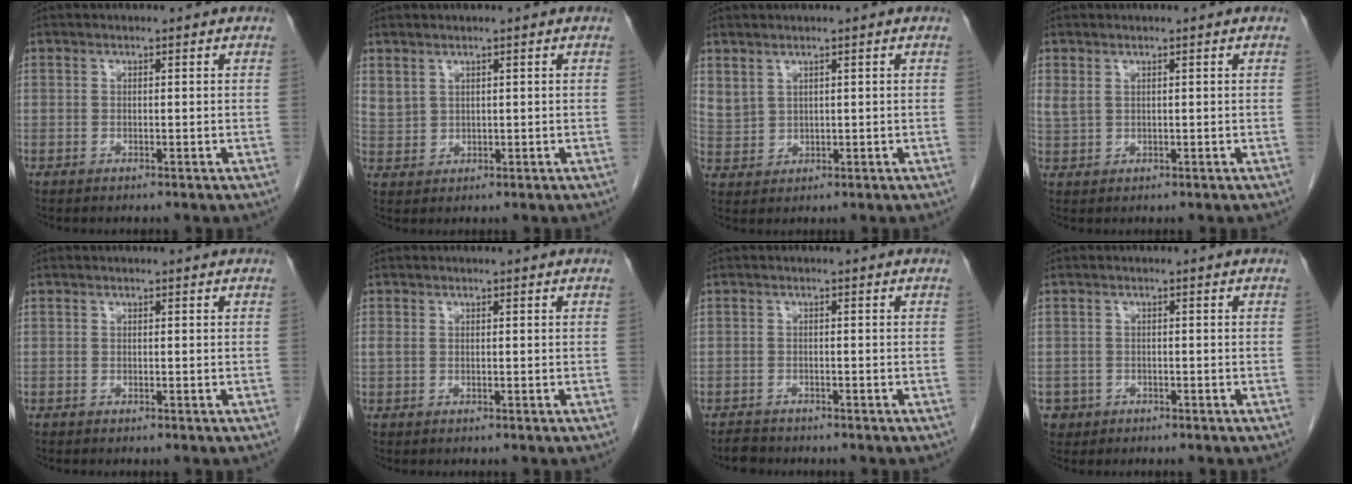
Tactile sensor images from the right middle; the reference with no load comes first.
{"total": 2.6, "force": [1.9, 1.6, 0.8], "torque": [-0.016, -0.002, 0.046]}
{"total": 3.1, "force": [2.4, 1.8, 1.0], "torque": [-0.023, -0.002, 0.058]}
{"total": 1.8, "force": [1.0, 1.0, 1.2], "torque": [-0.035, 0.008, 0.033]}
{"total": 0.0}
{"total": 0.9, "force": [0.1, 0.7, 0.6], "torque": [-0.024, 0.011, 0.007]}
{"total": 2.2, "force": [-2.0, 0.9, 0.2], "torque": [-0.010, -0.003, -0.034]}
{"total": 2.3, "force": [-1.1, 2.0, 0.0], "torque": [0.000, 0.008, -0.020]}